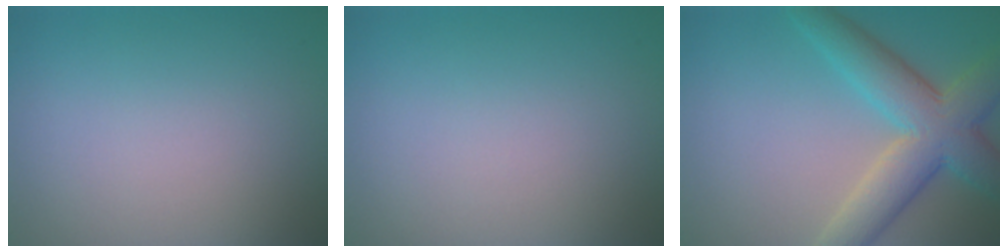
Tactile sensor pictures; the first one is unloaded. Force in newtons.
{"total": 0.0}
{"total": 7.6, "press": 7.6, "slide": 0.5}